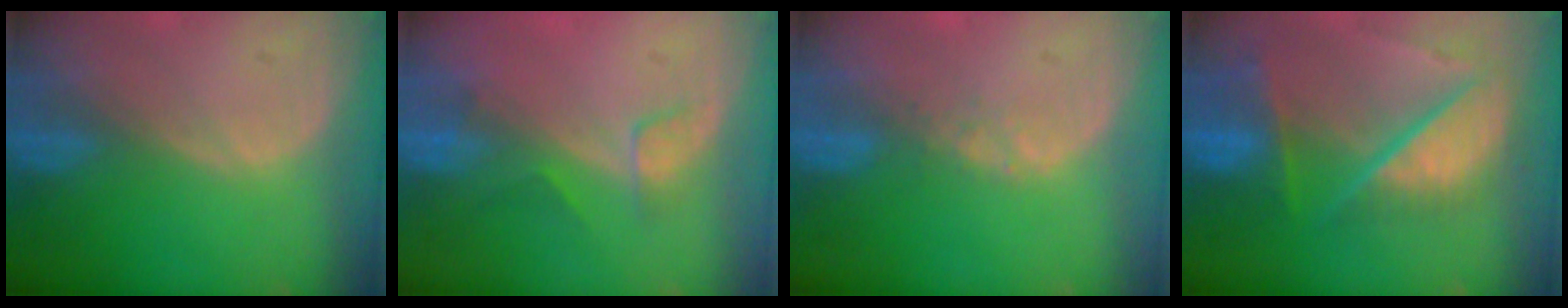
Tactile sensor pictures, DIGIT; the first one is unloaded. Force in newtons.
{"total": 3.4, "press": 3.0, "slide": 1.5}
{"total": 1.0, "press": 1.0, "slide": 0.2}
{"total": 10.6, "press": 8.9, "slide": 5.8}